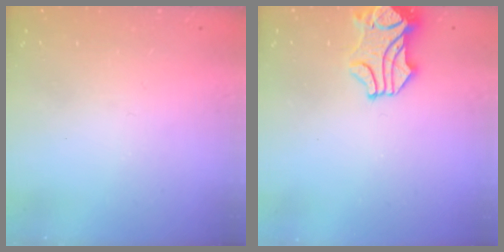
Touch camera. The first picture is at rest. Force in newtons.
{"total": 1.0, "press": 0.5, "slide": 0.9}